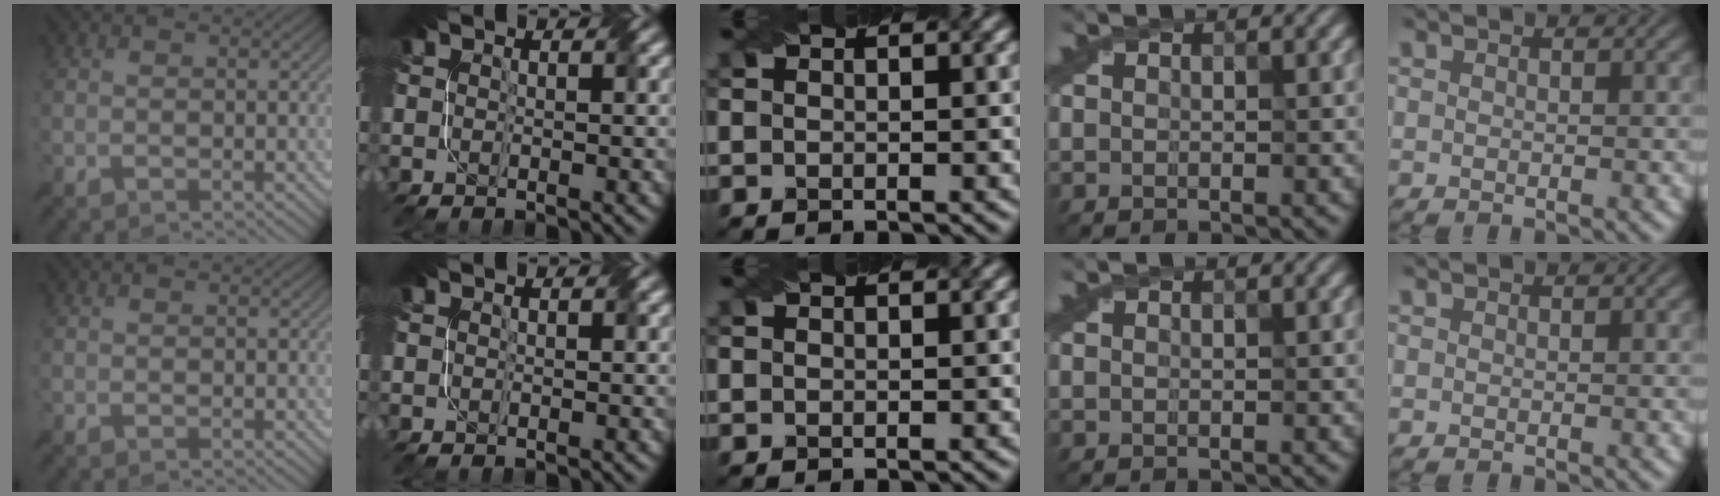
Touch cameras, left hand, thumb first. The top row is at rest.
{}